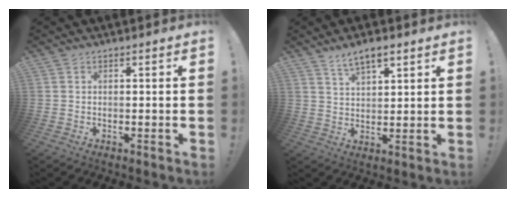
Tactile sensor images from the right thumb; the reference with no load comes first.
{"total": 6.2, "force": [4.3, 2.5, 3.7], "torque": [-0.061, -0.017, 0.077]}